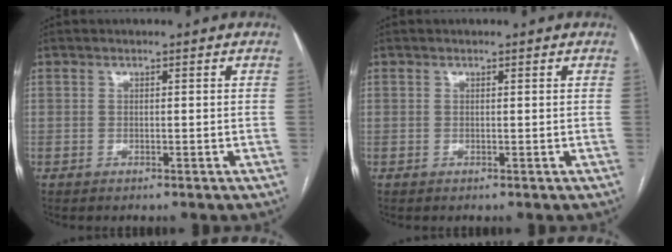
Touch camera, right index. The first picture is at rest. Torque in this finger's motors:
{"motor_torque": [-0.07, 0.08, 0.00, 0.01]}